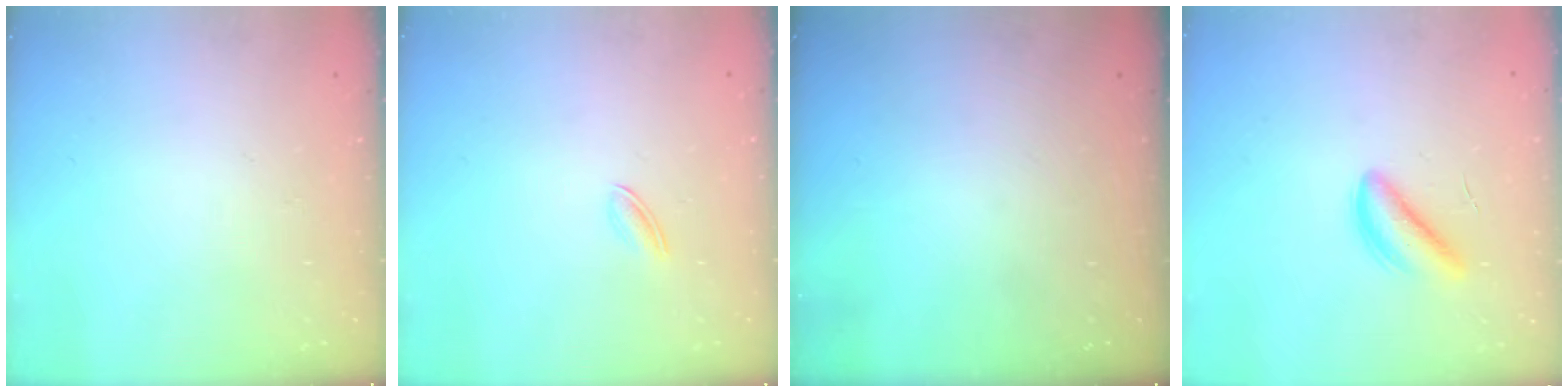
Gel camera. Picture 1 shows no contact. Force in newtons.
{"total": 2.7, "press": 2.6, "slide": 0.7}
{"total": 0.0}
{"total": 4.8, "press": 4.7, "slide": 1.2}